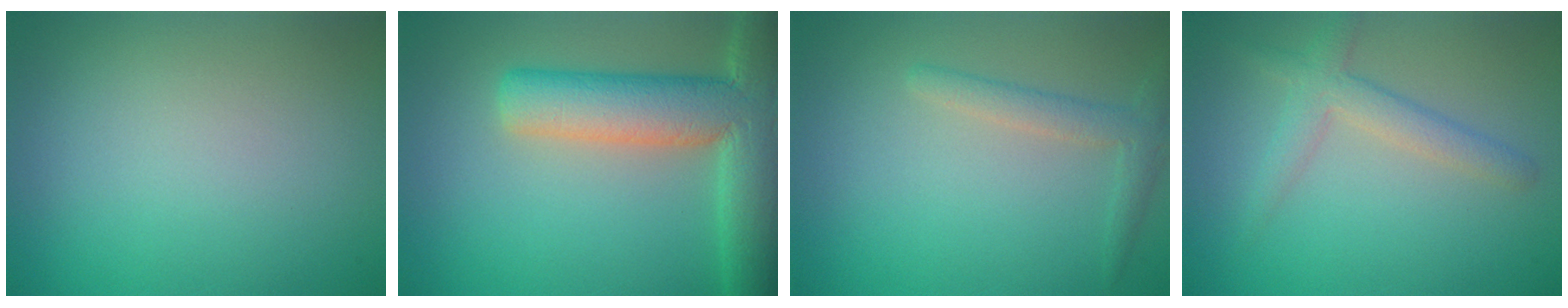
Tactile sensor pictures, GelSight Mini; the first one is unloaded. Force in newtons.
{"total": 10.2, "press": 10.2, "slide": 0.8}
{"total": 2.1, "press": 2.1, "slide": 0.0}
{"total": 3.0, "press": 3.0, "slide": 0.1}